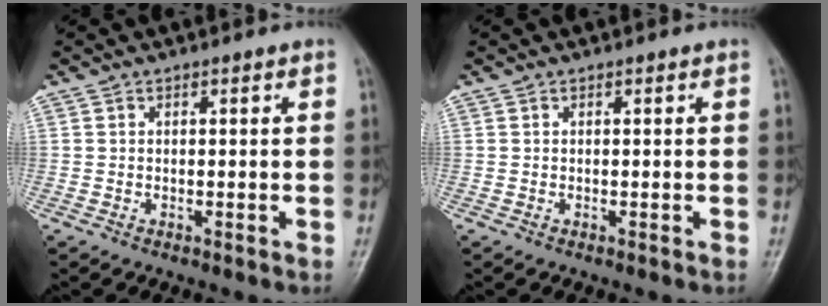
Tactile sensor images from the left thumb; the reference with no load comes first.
{"total": 0.0}